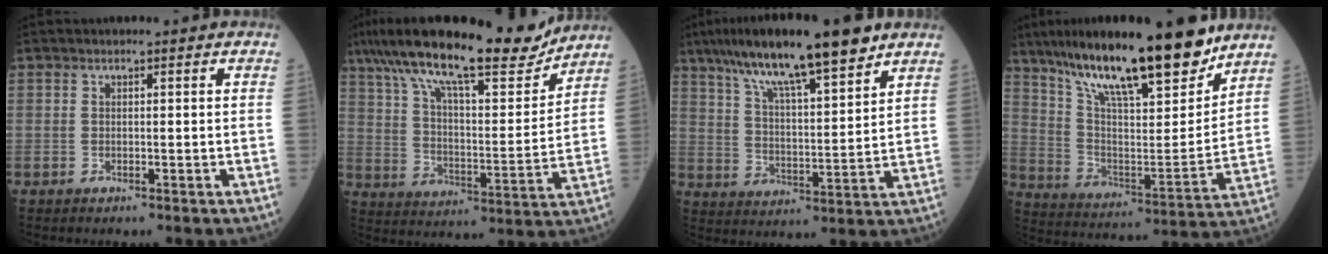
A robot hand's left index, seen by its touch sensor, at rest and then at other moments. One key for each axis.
{"total": 21.1, "fx": 16.8, "fy": 3.6, "fz": 12.2, "tx": -0.215, "ty": 0.016, "tz": 0.269}
{"total": 16.5, "fx": 11.8, "fy": 1.7, "fz": 11.4, "tx": -0.194, "ty": 0.023, "tz": 0.198}
{"total": 22.0, "fx": 16.9, "fy": 3.5, "fz": 13.7, "tx": -0.234, "ty": -0.001, "tz": 0.286}